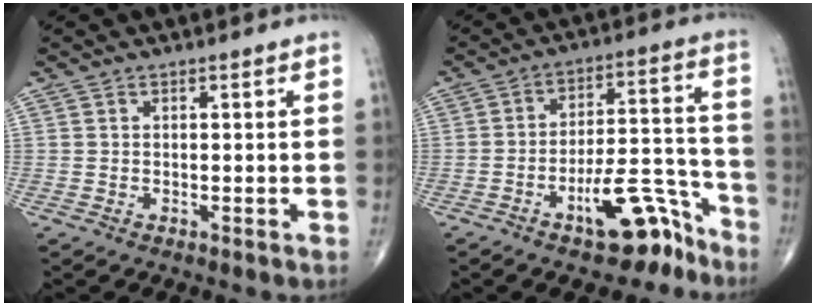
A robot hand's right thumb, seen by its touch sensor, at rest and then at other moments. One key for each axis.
{"total": 12.3, "fx": -8.0, "fy": 4.7, "fz": 8.2, "tx": -0.098, "ty": 0.080, "tz": -0.124}